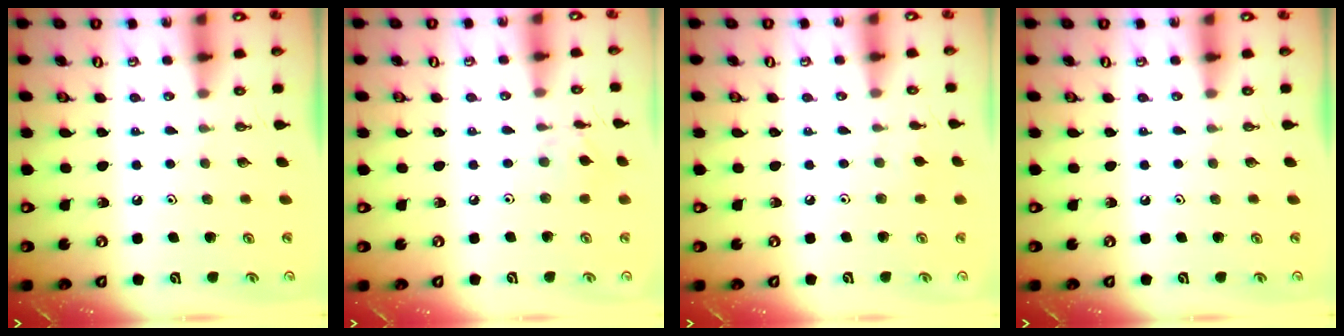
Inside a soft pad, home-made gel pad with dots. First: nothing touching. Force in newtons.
{"total": 4.6, "press": 4.5, "slide": 0.4}
{"total": 3.6, "press": 3.5, "slide": 0.7}
{"total": 0.0}